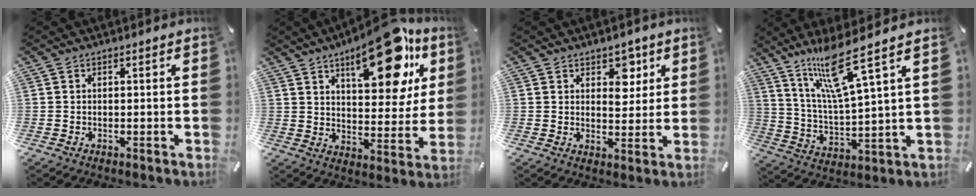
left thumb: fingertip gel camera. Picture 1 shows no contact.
{"total": 22.2, "force": [12.3, 10.1, 15.5], "torque": [-0.206, -0.066, 0.195]}
{"total": 6.6, "force": [3.1, 4.6, 3.5], "torque": [-0.035, -0.010, 0.047]}
{"total": 14.2, "force": [9.9, 1.4, 10.1], "torque": [-0.211, -0.043, 0.164]}